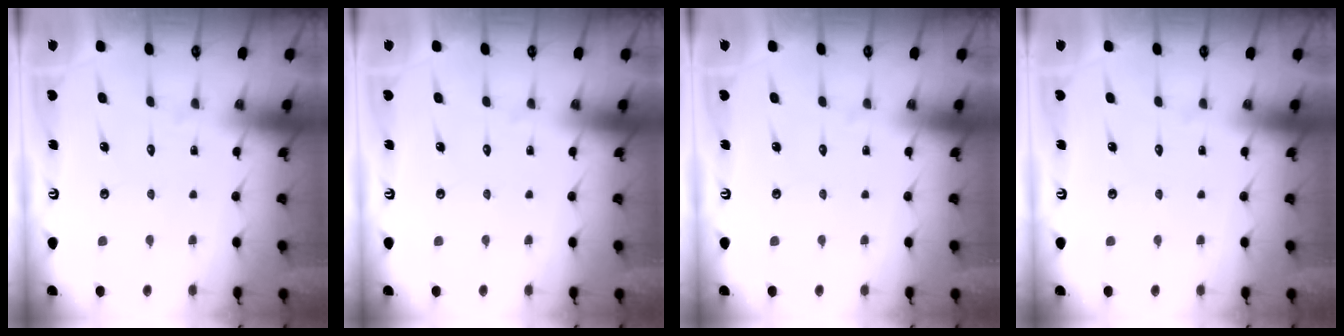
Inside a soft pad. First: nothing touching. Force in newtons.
{"total": 0.0}
{"total": 0.0}
{"total": 0.0}